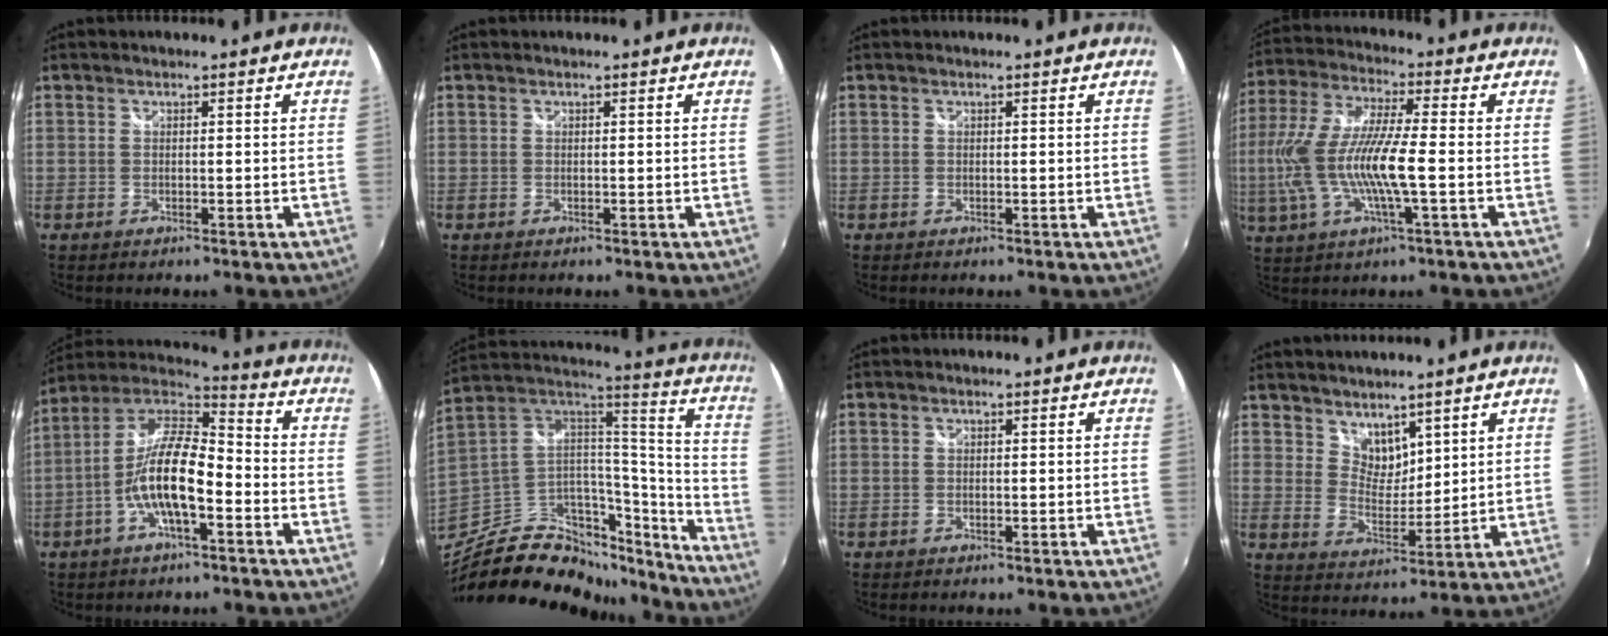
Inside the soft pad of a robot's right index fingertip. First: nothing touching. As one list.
[{"total": 0.0}, {"total": 0.0}, {"total": 15.5, "force": [-2.6, 2.6, 15.1], "torque": [-0.298, -0.009, -0.049]}, {"total": 13.3, "force": [-4.4, 4.0, 11.9], "torque": [-0.237, 0.007, -0.089]}, {"total": 28.3, "force": [-21.2, 13.8, 12.7], "torque": [-0.227, 0.063, -0.319]}, {"total": 0.0}, {"total": 6.0, "force": [4.8, 3.1, 1.8], "torque": [-0.019, -0.002, 0.091]}]